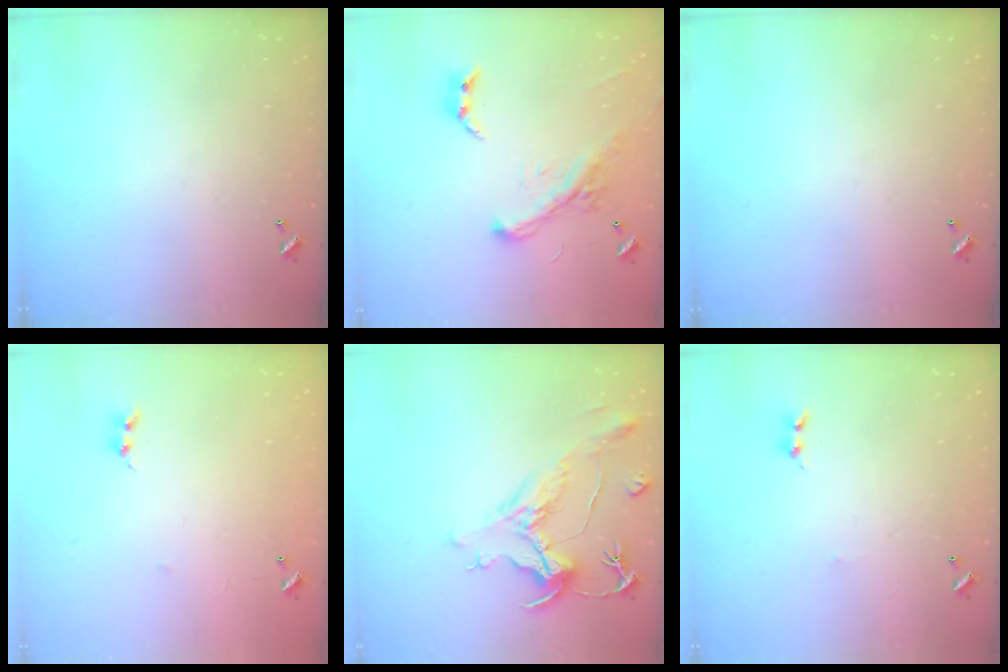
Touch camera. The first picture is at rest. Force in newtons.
{"total": 2.2, "press": 2.2, "slide": 0.1}
{"total": 0.0}
{"total": 6.2, "press": 6.2, "slide": 0.7}
{"total": 1.8, "press": 0.8, "slide": 1.5}
{"total": 0.0}